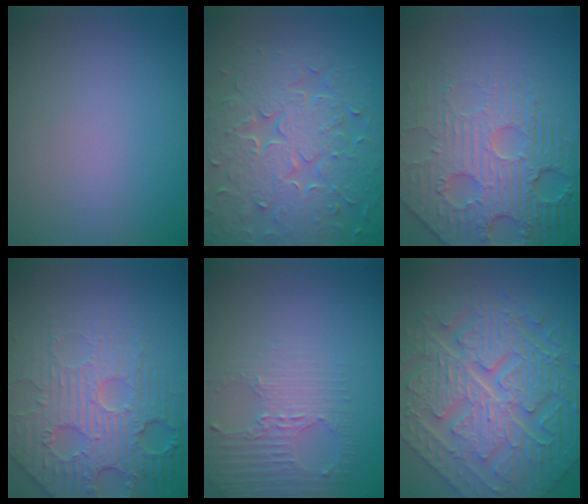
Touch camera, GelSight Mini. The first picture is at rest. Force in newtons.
{"total": 9.0, "press": 6.5, "slide": 6.3}
{"total": 6.2, "press": 5.3, "slide": 3.4}
{"total": 5.4, "press": 4.9, "slide": 2.4}
{"total": 2.8, "press": 2.4, "slide": 1.4}
{"total": 10.9, "press": 7.7, "slide": 7.8}